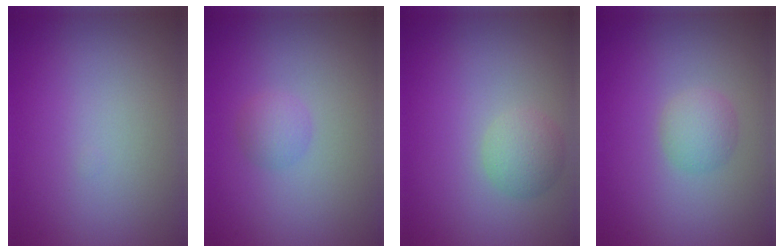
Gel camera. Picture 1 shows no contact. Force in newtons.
{"total": 1.5, "press": 1.5, "slide": 0.0}
{"total": 2.2, "press": 2.2, "slide": 0.1}
{"total": 1.9, "press": 1.9, "slide": 0.0}